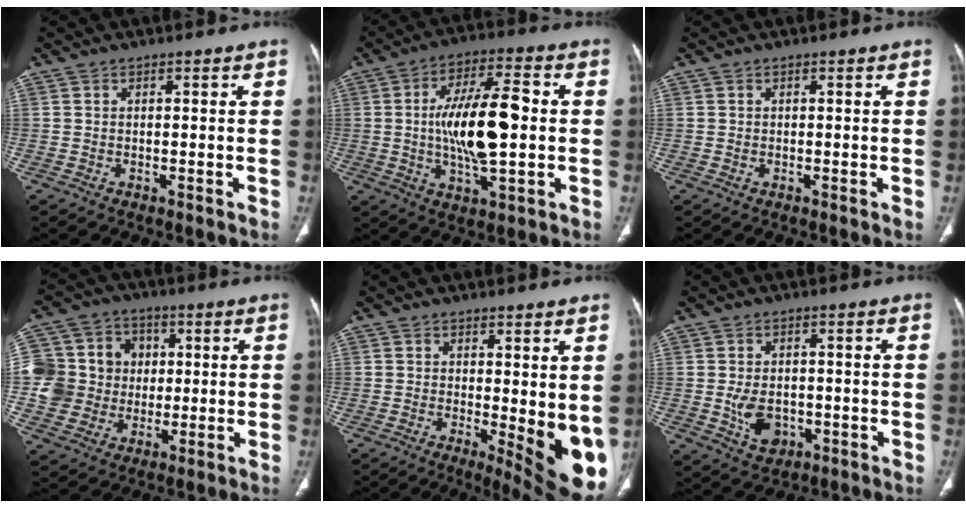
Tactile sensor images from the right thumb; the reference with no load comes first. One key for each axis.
{"total": 15.9, "fx": 0.2, "fy": 6.0, "fz": 14.7, "tx": -0.254, "ty": 0.013, "tz": 0.003}
{"total": 0.0}
{"total": 15.1, "fx": 1.1, "fy": 13.8, "fz": 5.8, "tx": -0.083, "ty": 0.029, "tz": 0.029}
{"total": 11.9, "fx": -0.6, "fy": 4.1, "fz": 11.2, "tx": -0.136, "ty": -0.027, "tz": 0.002}
{"total": 6.2, "fx": -1.1, "fy": 4.5, "fz": 4.2, "tx": -0.061, "ty": -0.002, "tz": -0.008}